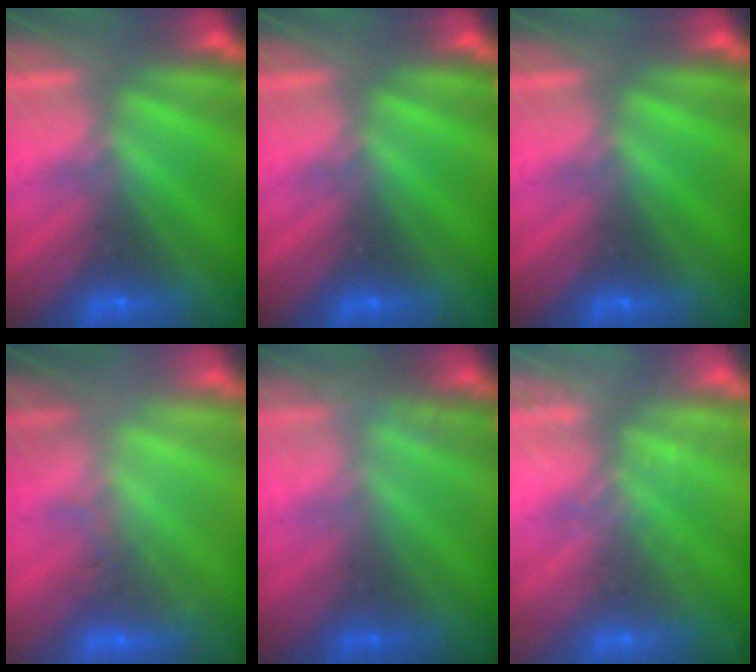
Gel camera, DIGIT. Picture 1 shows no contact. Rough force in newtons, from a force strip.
{"total": 0.0}
{"total": 0.0}
{"total": 2.8}
{"total": 2.7}
{"total": 1.9}